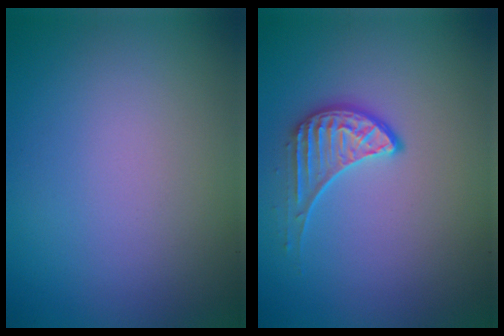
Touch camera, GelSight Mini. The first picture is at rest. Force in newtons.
{"total": 2.3, "press": 1.7, "slide": 1.5}